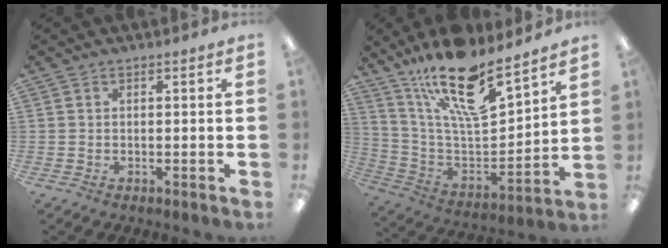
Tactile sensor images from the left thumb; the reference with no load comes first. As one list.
[{"total": 19.7, "force": [14.4, 6.0, 12.0], "torque": [-0.216, -0.098, 0.249]}]